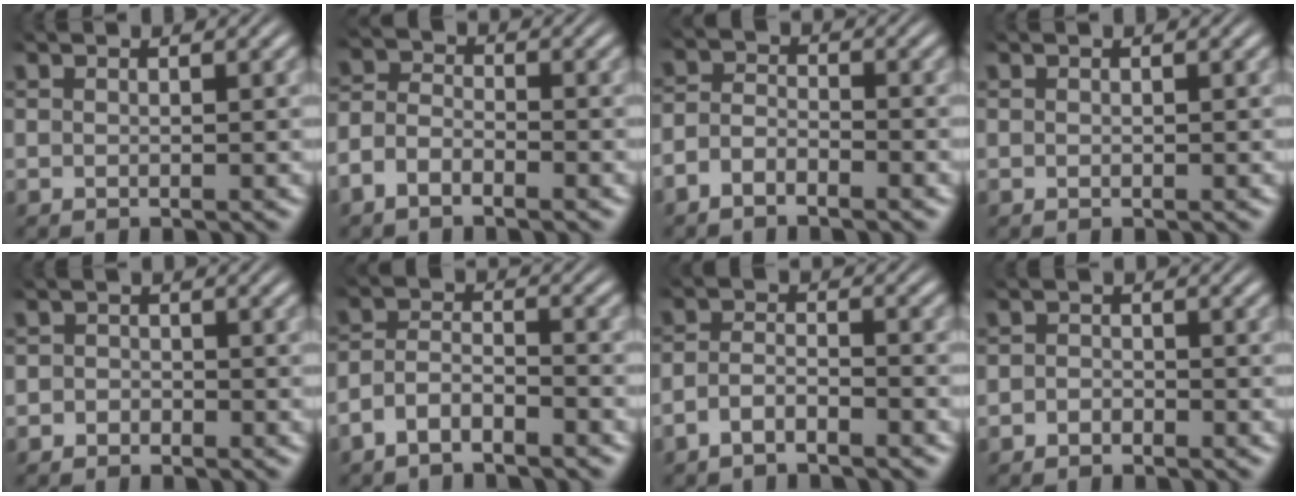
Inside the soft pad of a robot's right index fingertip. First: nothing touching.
{"total": 3.7, "force": [-2.1, 2.7, 1.5], "torque": [-0.035, -0.013, -0.040]}
{"total": 3.1, "force": [-2.3, 1.8, 0.9], "torque": [-0.020, -0.011, -0.042]}
{"total": 0.0}
{"total": 1.5, "force": [-1.2, 0.8, -0.3], "torque": [0.011, -0.010, -0.021]}
{"total": 4.6, "force": [-3.1, 3.0, 1.5], "torque": [-0.031, -0.012, -0.059]}
{"total": 3.2, "force": [-2.5, 1.5, 1.2], "torque": [-0.027, -0.012, -0.043]}
{"total": 1.5, "force": [-1.4, 0.6, -0.2], "torque": [0.008, -0.010, -0.023]}